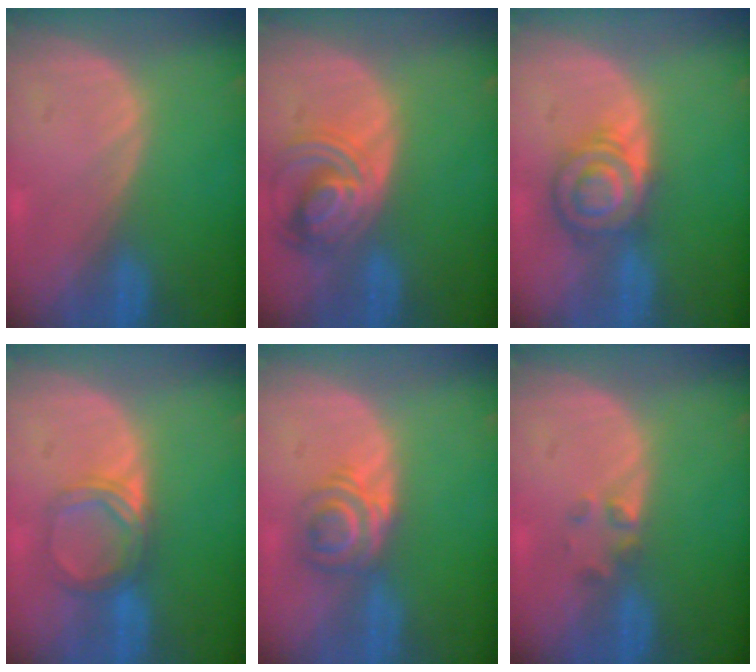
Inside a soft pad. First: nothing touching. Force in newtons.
{"total": 7.5, "press": 6.7, "slide": 3.5}
{"total": 6.4, "press": 6.4, "slide": 0.1}
{"total": 4.9, "press": 4.6, "slide": 1.9}
{"total": 5.9, "press": 4.9, "slide": 3.3}
{"total": 1.9, "press": 1.7, "slide": 0.8}